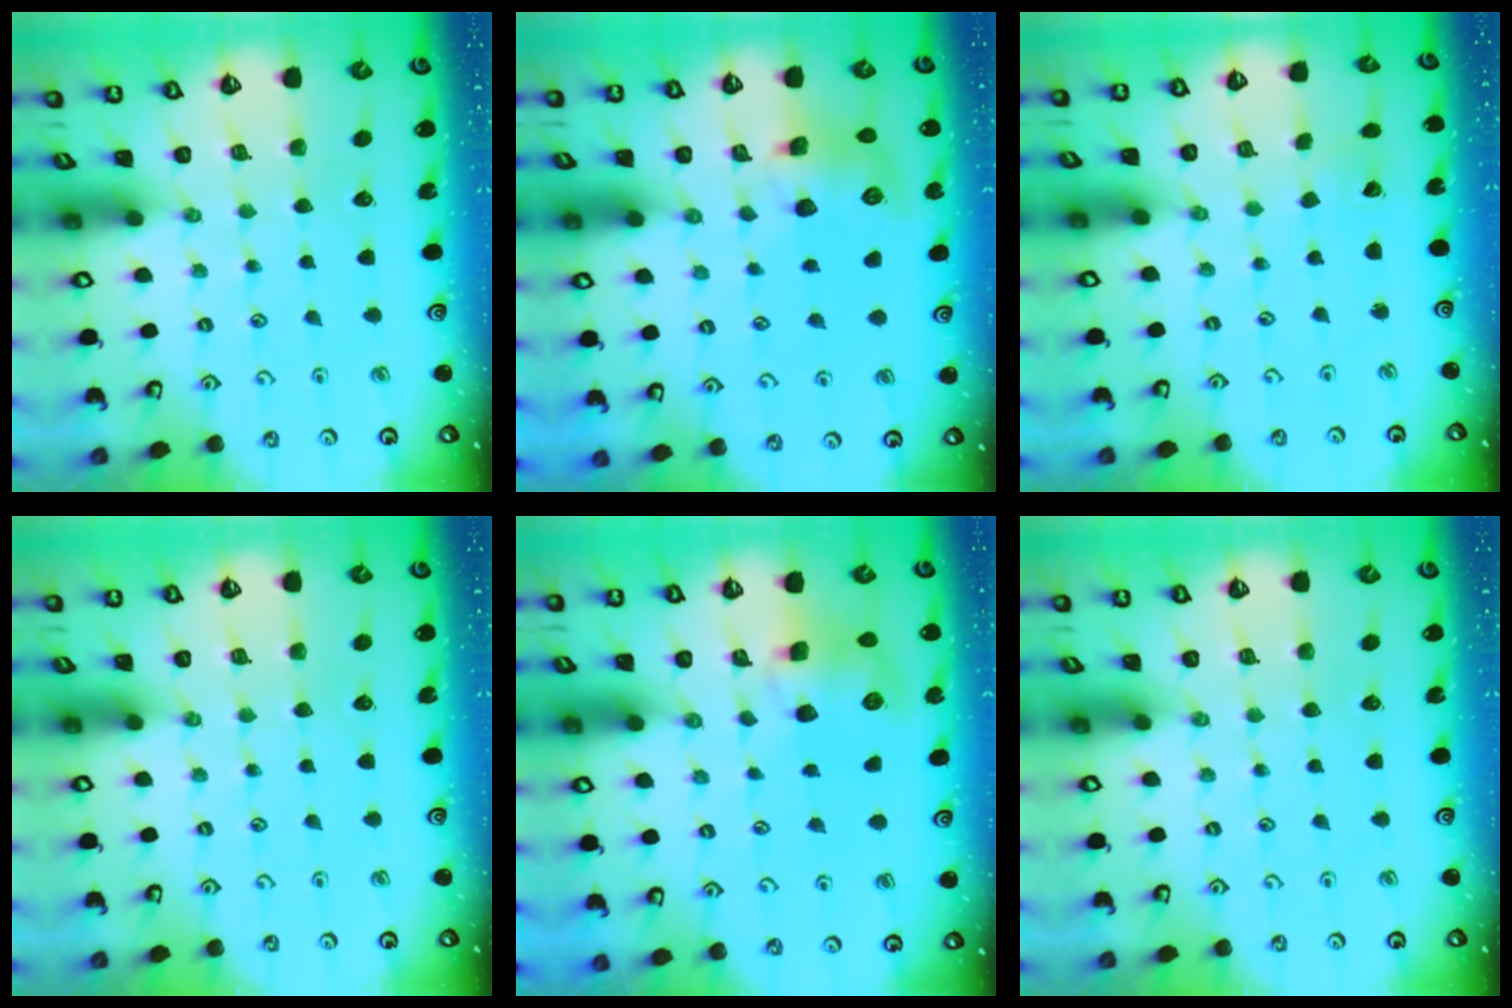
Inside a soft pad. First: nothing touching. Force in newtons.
{"total": 8.4, "press": 8.4, "slide": 0.2}
{"total": 1.6, "press": 1.6, "slide": 0.0}
{"total": 0.0}
{"total": 9.5, "press": 9.4, "slide": 0.6}
{"total": 0.0}